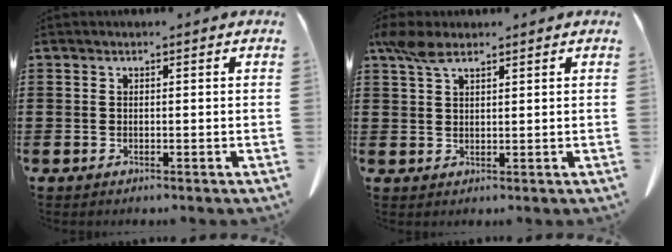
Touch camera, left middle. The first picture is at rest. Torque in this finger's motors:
{"motor_torque": [0.15, 0.12, 0.13, 0.06]}